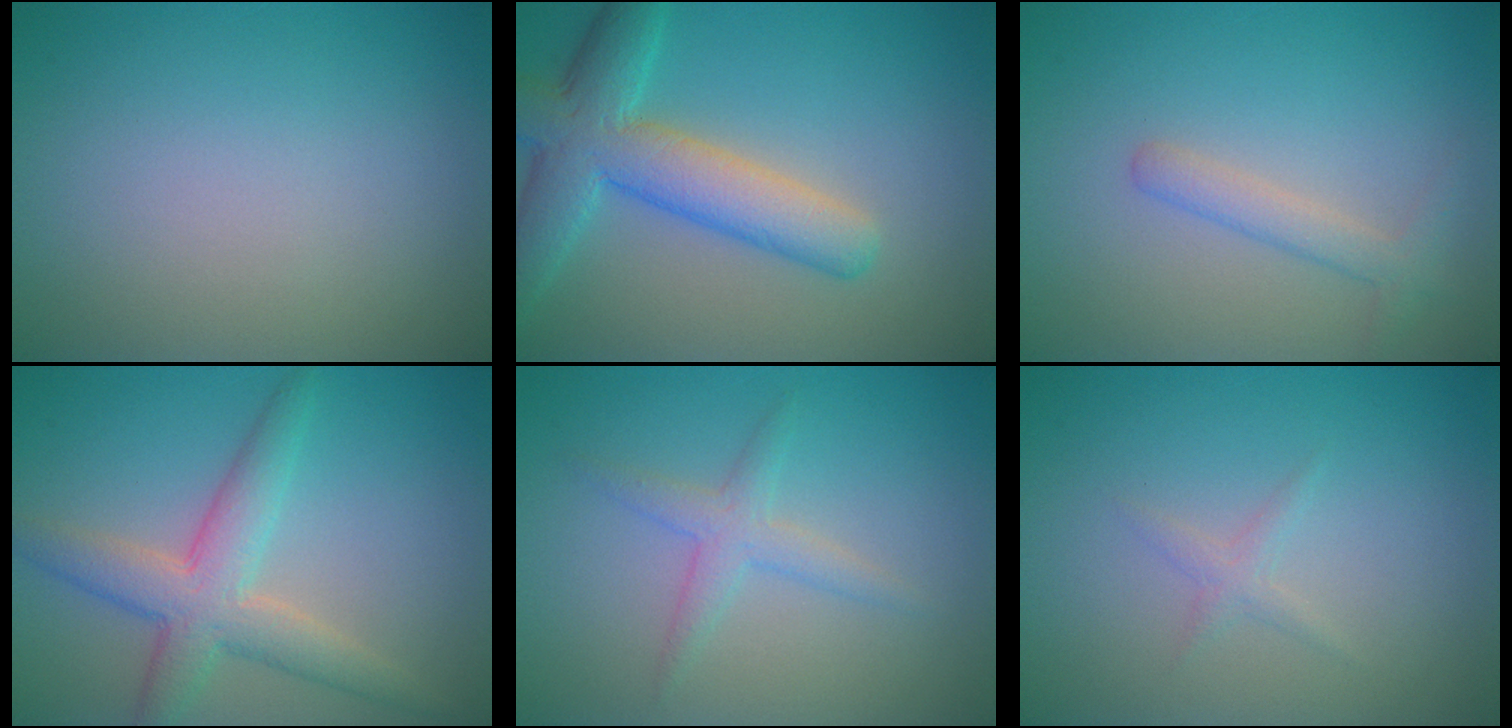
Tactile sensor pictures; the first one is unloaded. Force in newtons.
{"total": 7.0, "press": 7.0, "slide": 0.3}
{"total": 2.0, "press": 2.0, "slide": 0.0}
{"total": 5.1, "press": 5.1, "slide": 0.2}
{"total": 2.1, "press": 2.1, "slide": 0.1}
{"total": 1.0, "press": 1.0, "slide": 0.1}